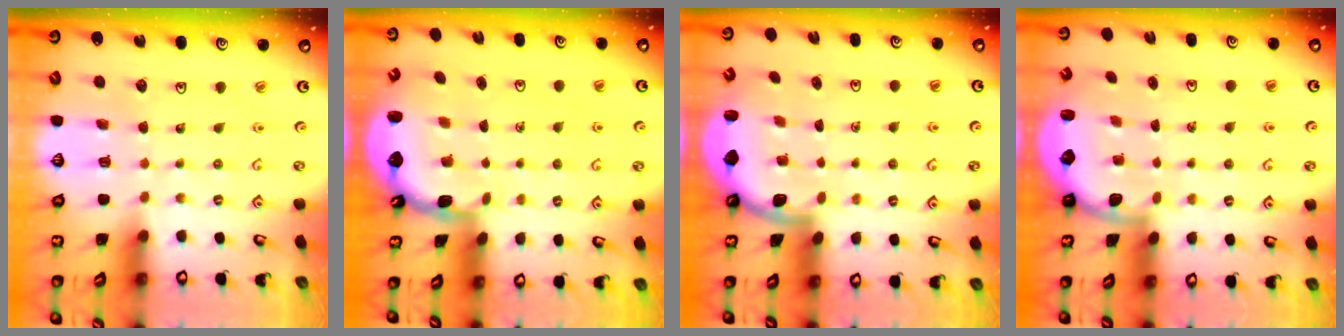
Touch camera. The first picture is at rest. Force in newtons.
{"total": 2.4, "press": 1.5, "slide": 1.9}
{"total": 1.6, "press": 1.6, "slide": 0.1}
{"total": 2.3, "press": 2.0, "slide": 1.2}